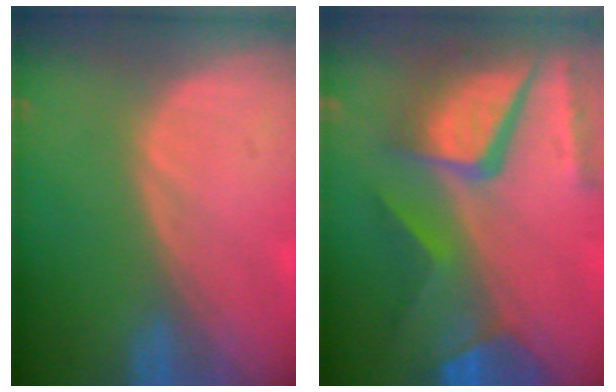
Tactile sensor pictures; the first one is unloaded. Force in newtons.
{"total": 11.9, "press": 9.8, "slide": 6.8}